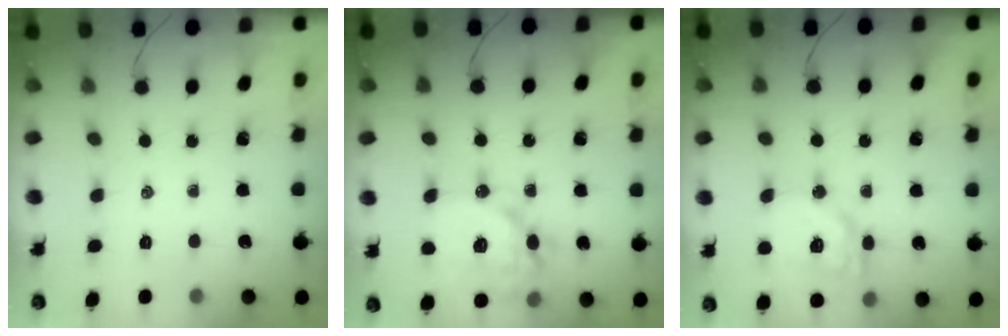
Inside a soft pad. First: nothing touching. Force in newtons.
{"total": 15.9, "press": 15.6, "slide": 3.0}
{"total": 14.3, "press": 14.1, "slide": 2.6}